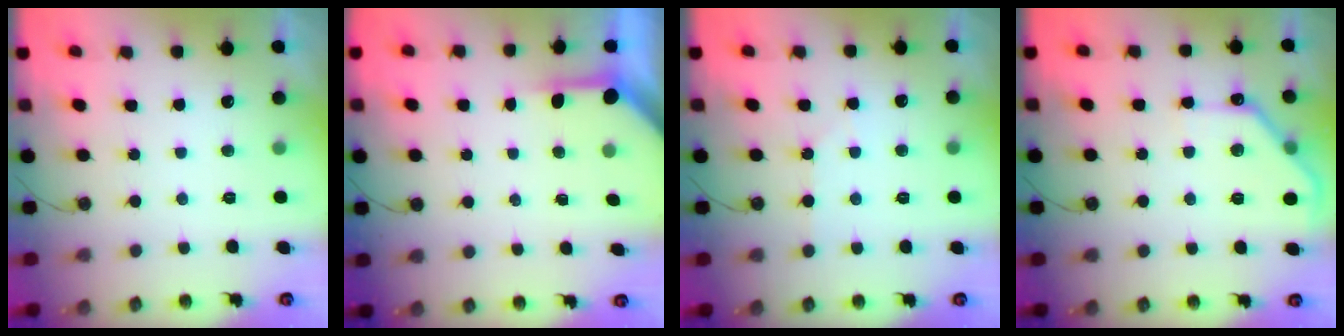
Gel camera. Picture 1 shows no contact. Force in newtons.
{"total": 3.8, "press": 3.8, "slide": 0.5}
{"total": 3.9, "press": 3.8, "slide": 0.6}
{"total": 10.9, "press": 10.9, "slide": 0.7}